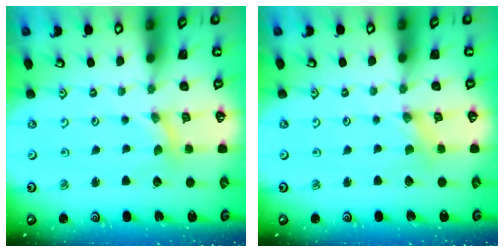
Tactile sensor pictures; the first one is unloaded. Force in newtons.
{"total": 0.0}